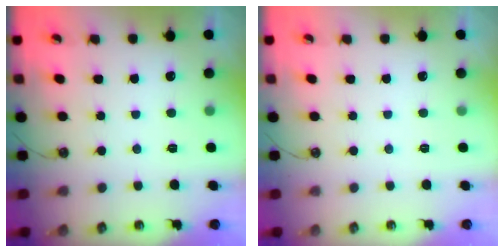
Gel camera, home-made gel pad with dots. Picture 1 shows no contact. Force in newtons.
{"total": 0.0}